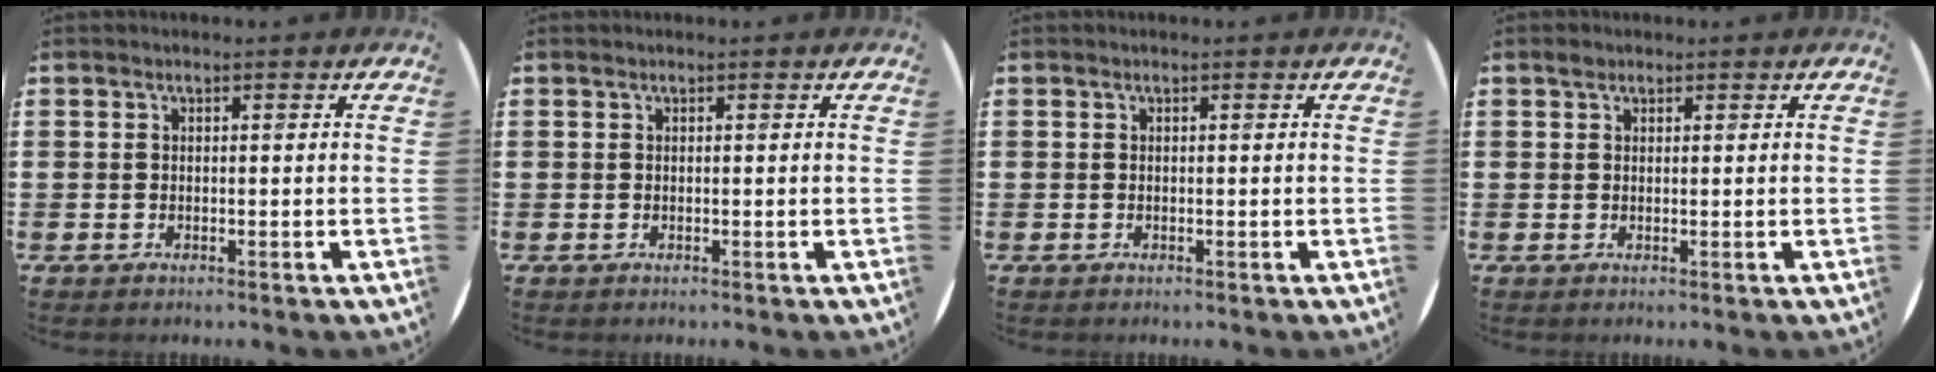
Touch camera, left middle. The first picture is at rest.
{"total": 0.0}
{"total": 0.0}
{"total": 0.8, "force": [0.6, 0.5, 0.2], "torque": [0.004, 0.000, 0.010]}